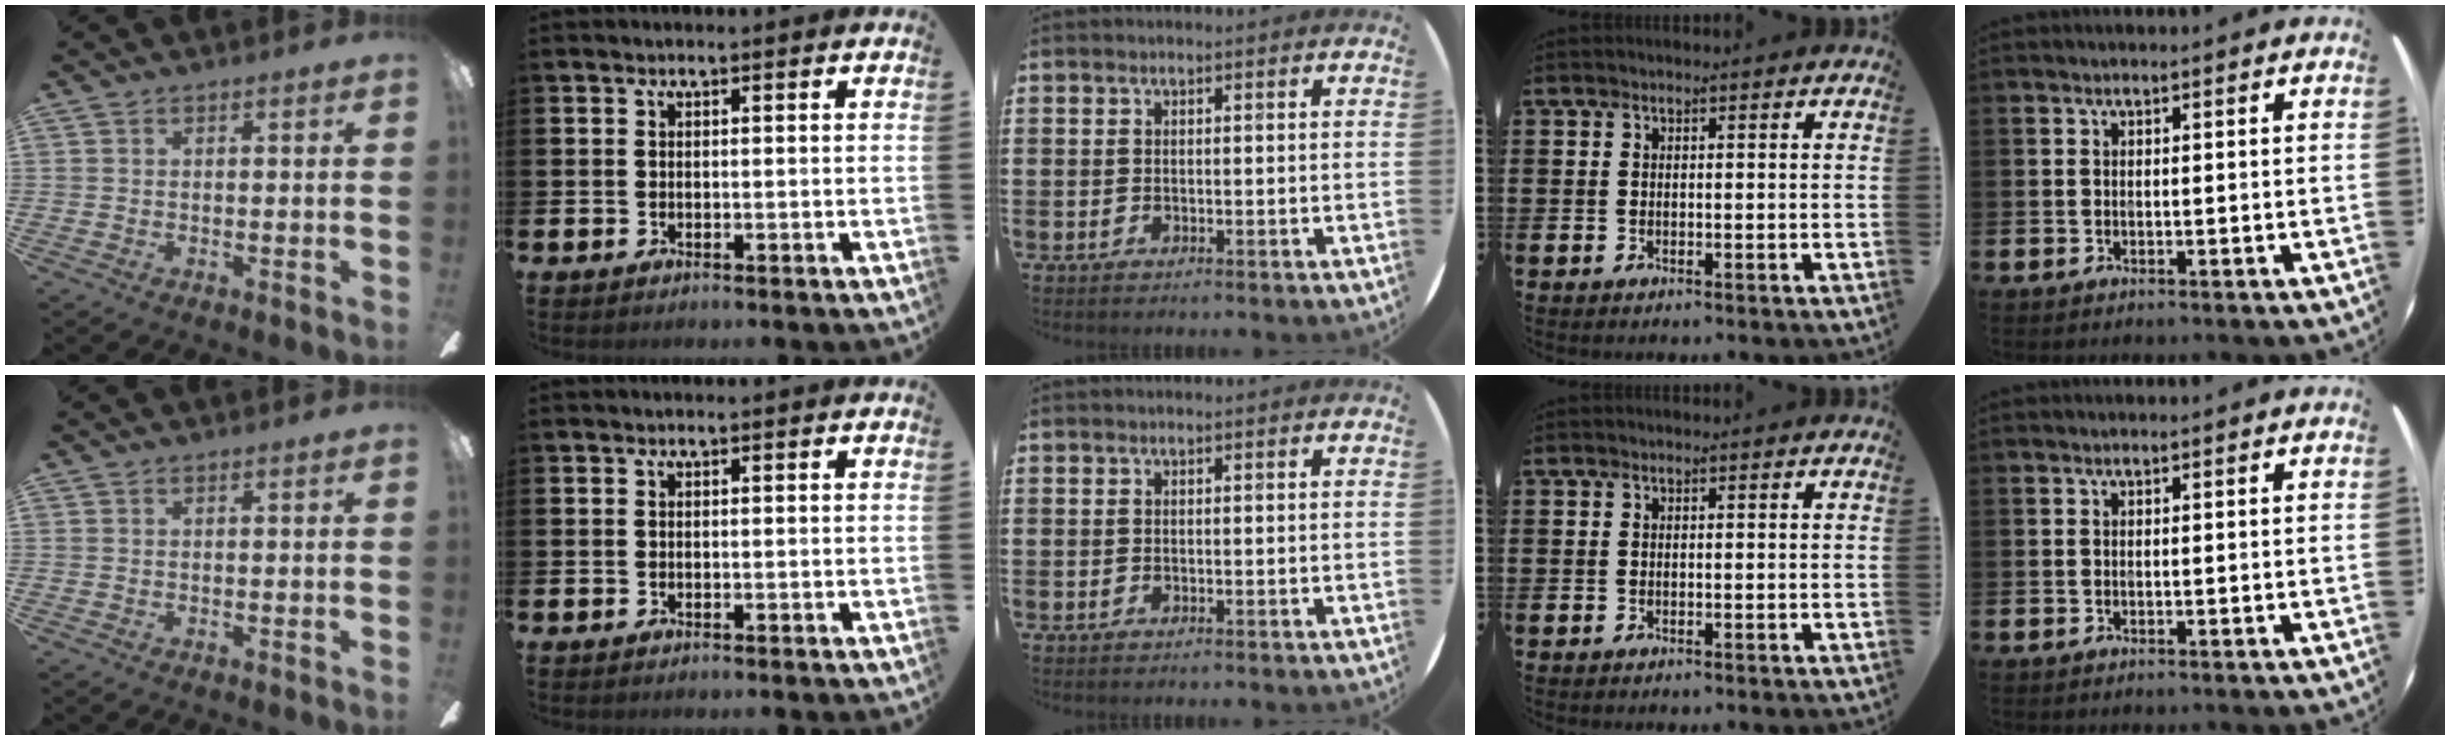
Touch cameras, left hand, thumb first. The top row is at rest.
{}